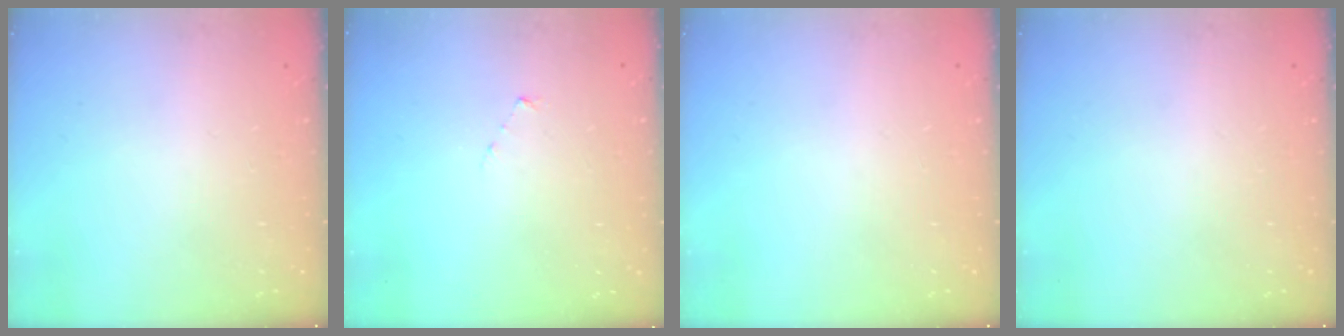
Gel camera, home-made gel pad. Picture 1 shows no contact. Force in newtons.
{"total": 2.7, "press": 2.7, "slide": 0.3}
{"total": 0.0}
{"total": 0.0}